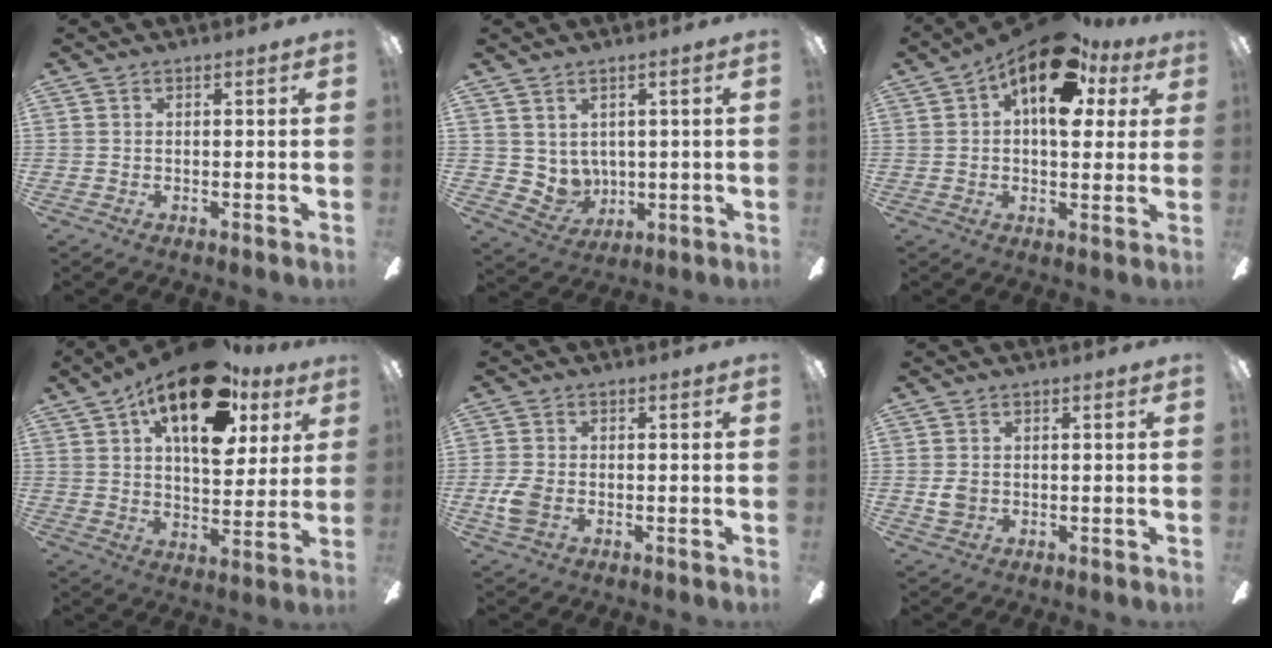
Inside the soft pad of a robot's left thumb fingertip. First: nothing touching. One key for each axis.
{"total": 5.3, "fx": 3.4, "fy": 4.0, "fz": 0.3, "tx": -0.020, "ty": -0.024, "tz": 0.071}
{"total": 17.4, "fx": 8.3, "fy": 8.8, "fz": 12.5, "tx": -0.170, "ty": -0.036, "tz": 0.140}
{"total": 21.1, "fx": 11.1, "fy": 10.0, "fz": 14.9, "tx": -0.221, "ty": -0.041, "tz": 0.183}
{"total": 5.1, "fx": -1.4, "fy": 3.3, "fz": 3.6, "tx": -0.083, "ty": 0.003, "tz": -0.029}
{"total": 2.5, "fx": -0.1, "fy": 2.0, "fz": 1.5, "tx": -0.020, "ty": 0.003, "tz": -0.003}